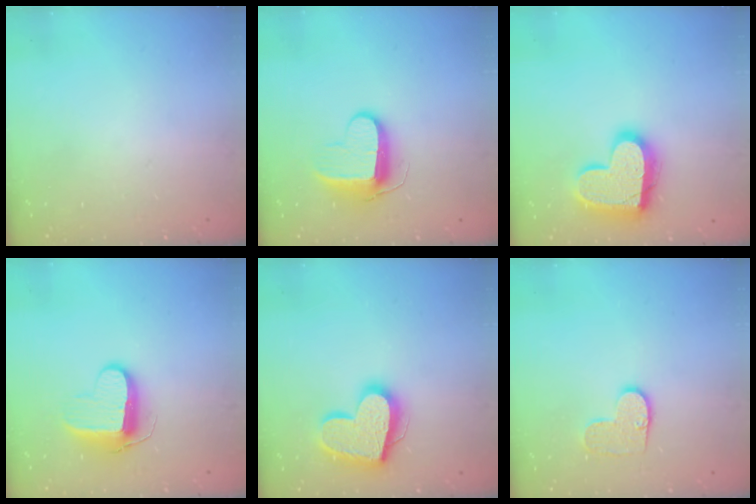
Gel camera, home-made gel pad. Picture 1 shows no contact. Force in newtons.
{"total": 9.7, "press": 9.7, "slide": 0.9}
{"total": 18.3, "press": 18.3, "slide": 1.2}
{"total": 10.0, "press": 10.0, "slide": 0.2}
{"total": 17.7, "press": 17.7, "slide": 1.5}
{"total": 8.4, "press": 8.4, "slide": 0.3}